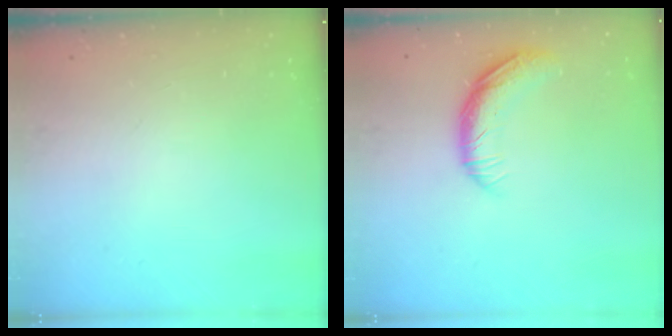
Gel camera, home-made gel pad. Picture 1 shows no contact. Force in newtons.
{"total": 11.2, "press": 11.1, "slide": 0.9}